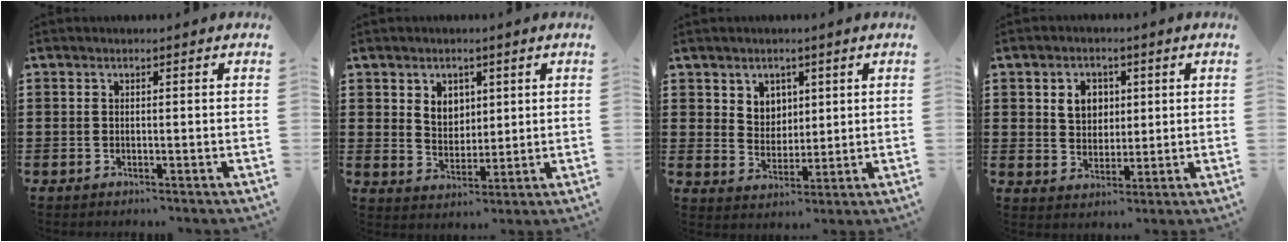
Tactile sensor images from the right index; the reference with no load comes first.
{"total": 4.2, "force": [2.0, 3.4, 1.3], "torque": [-0.033, 0.010, 0.035]}
{"total": 4.5, "force": [2.7, 3.6, 0.6], "torque": [-0.022, 0.004, 0.047]}
{"total": 4.8, "force": [1.4, 3.9, 2.3], "torque": [-0.051, 0.011, 0.021]}